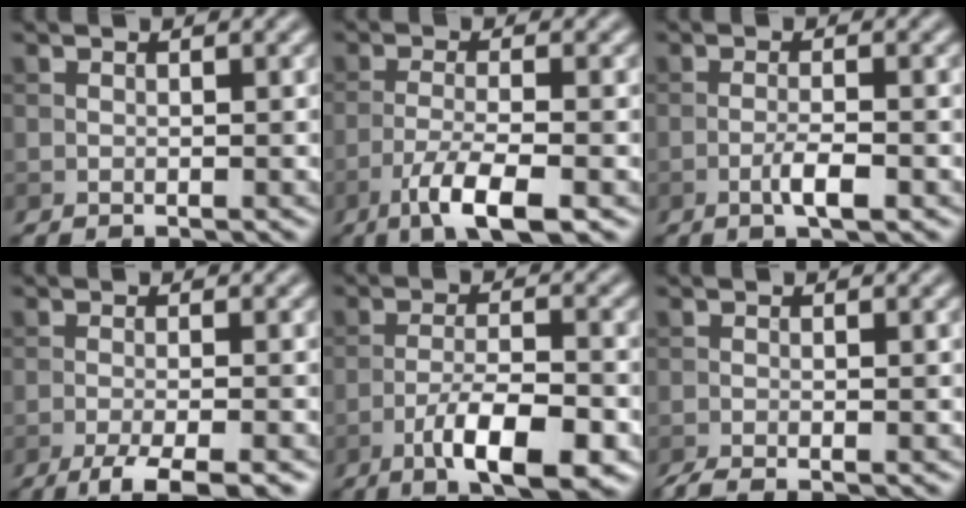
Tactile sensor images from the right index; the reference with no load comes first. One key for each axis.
{"total": 5.1, "fx": -2.9, "fy": 1.0, "fz": 4.1, "tx": -0.077, "ty": -0.001, "tz": -0.058}
{"total": 2.5, "fx": -1.1, "fy": 0.5, "fz": 2.2, "tx": -0.041, "ty": 0.004, "tz": -0.024}
{"total": 4.3, "fx": -2.7, "fy": 0.8, "fz": 3.2, "tx": -0.051, "ty": -0.001, "tz": -0.051}
{"total": 7.3, "fx": -4.0, "fy": 2.0, "fz": 5.8, "tx": -0.100, "ty": 0.004, "tz": -0.068}
{"total": 1.6, "fx": -1.3, "fy": 0.2, "fz": 1.0, "tx": -0.019, "ty": -0.005, "tz": -0.027}